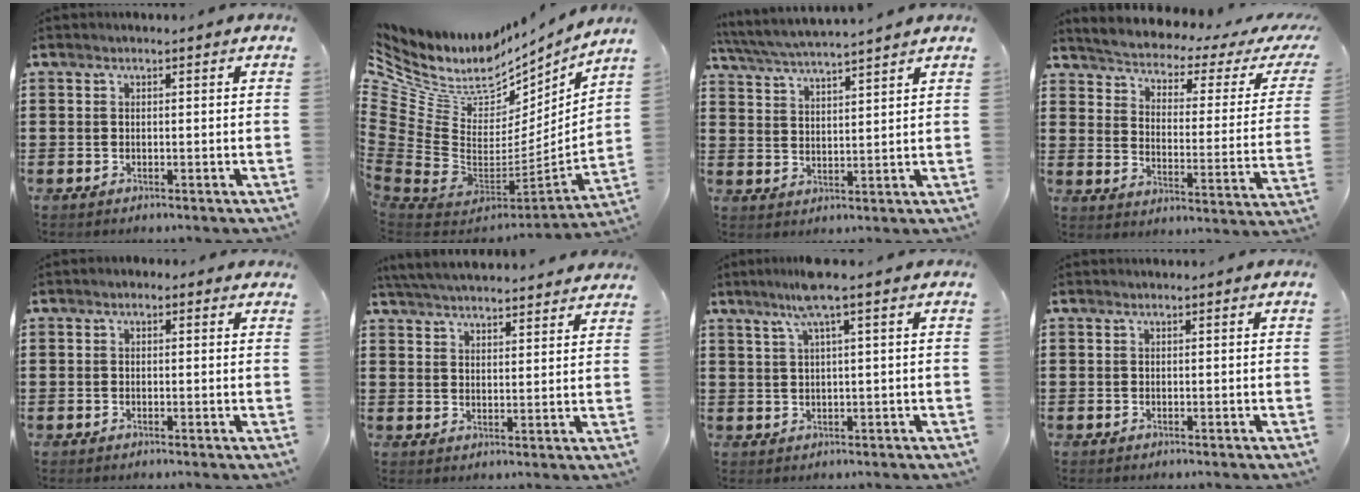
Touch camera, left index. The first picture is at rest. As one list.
[{"total": 8.8, "force": [5.6, 6.0, 3.1], "torque": [-0.120, -0.064, 0.099]}, {"total": 4.0, "force": [3.8, -0.5, 1.2], "torque": [-0.037, -0.023, 0.064]}, {"total": 2.0, "force": [1.6, -0.1, 1.1], "torque": [-0.039, -0.031, 0.016]}, {"total": 0.7, "force": [-0.2, 0.5, 0.5], "torque": [-0.009, 0.005, -0.006]}, {"total": 4.8, "force": [4.7, -0.2, 1.0], "torque": [-0.033, -0.023, 0.085]}, {"total": 5.0, "force": [2.4, -0.5, 4.4], "torque": [-0.089, 0.003, 0.039]}, {"total": 0.0}]